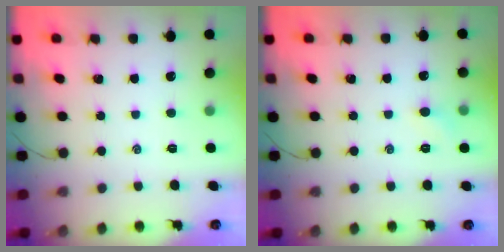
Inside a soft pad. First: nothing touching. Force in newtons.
{"total": 3.4, "press": 3.3, "slide": 1.1}